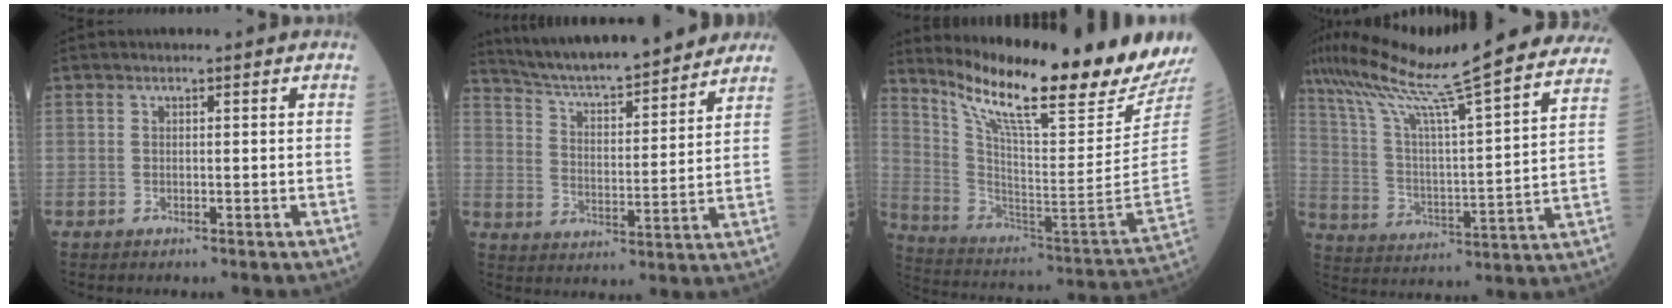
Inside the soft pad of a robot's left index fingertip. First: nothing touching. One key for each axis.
{"total": 19.0, "fx": 17.1, "fy": 2.5, "fz": 8.0, "tx": -0.129, "ty": 0.013, "tz": 0.256}
{"total": 22.7, "fx": 19.5, "fy": -0.6, "fz": 11.7, "tx": -0.209, "ty": -0.092, "tz": 0.303}
{"total": 31.9, "fx": 27.6, "fy": 0.8, "fz": 15.9, "tx": -0.272, "ty": -0.033, "tz": 0.383}